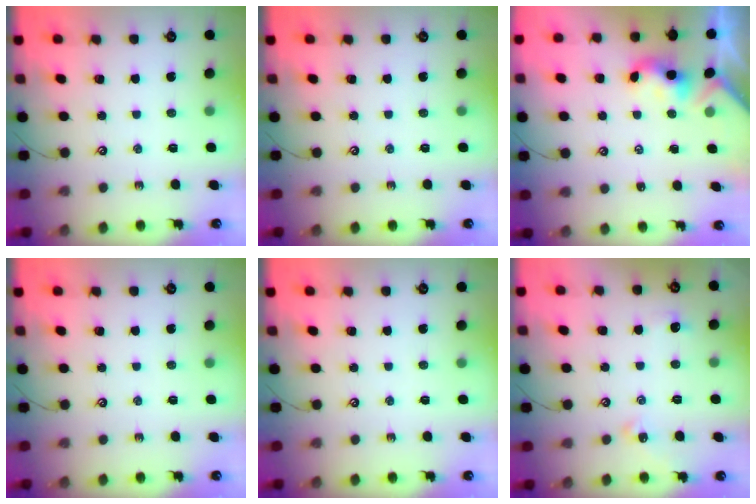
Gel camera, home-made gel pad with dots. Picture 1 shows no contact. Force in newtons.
{"total": 0.0}
{"total": 2.4, "press": 2.3, "slide": 0.2}
{"total": 0.0}
{"total": 0.0}
{"total": 2.1, "press": 2.0, "slide": 0.6}